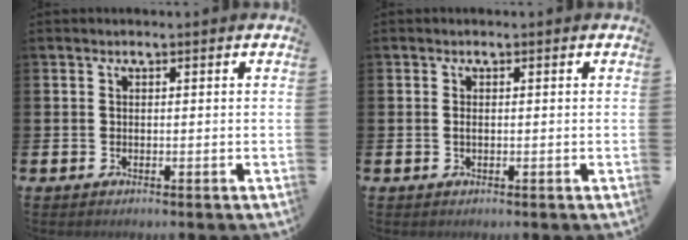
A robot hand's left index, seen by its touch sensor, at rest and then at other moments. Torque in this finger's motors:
{"motor_torque": [0.19, 0.30, 0.00, 0.00]}